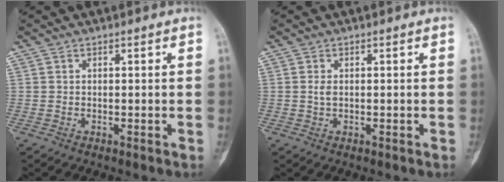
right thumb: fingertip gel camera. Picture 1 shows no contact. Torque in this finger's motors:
{"motor_torque": [0.60, 0.25, -0.02, -0.11, -0.01]}